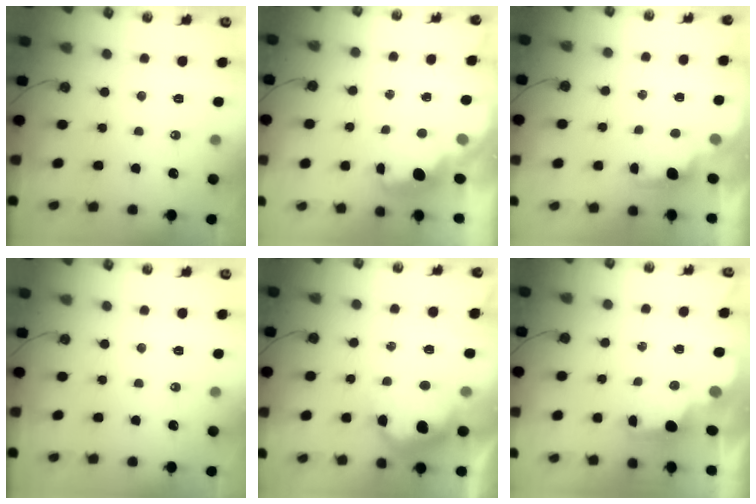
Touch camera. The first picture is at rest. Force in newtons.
{"total": 2.1, "press": 2.0, "slide": 0.7}
{"total": 1.3, "press": 1.0, "slide": 0.8}
{"total": 0.0}
{"total": 15.9, "press": 15.9, "slide": 1.1}
{"total": 2.3, "press": 2.2, "slide": 0.8}